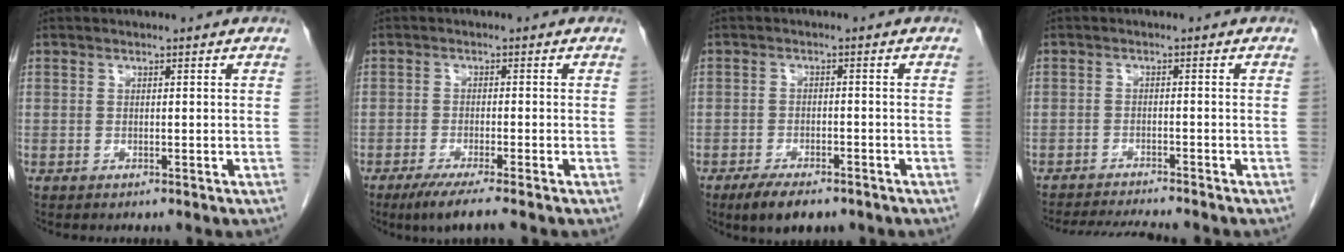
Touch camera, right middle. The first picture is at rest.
{"total": 5.5, "force": [-4.1, -0.2, 3.7], "torque": [-0.062, -0.014, -0.070]}
{"total": 6.6, "force": [-4.8, 2.4, 3.8], "torque": [-0.060, -0.006, -0.074]}
{"total": 7.7, "force": [-7.2, -0.1, 2.6], "torque": [-0.038, -0.013, -0.115]}